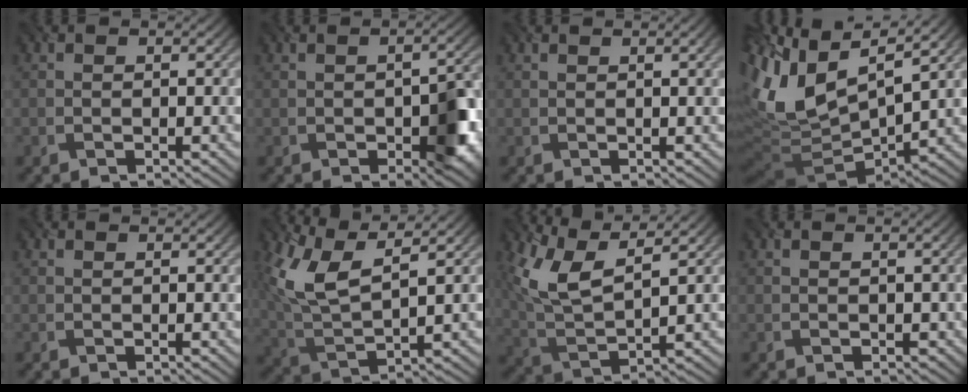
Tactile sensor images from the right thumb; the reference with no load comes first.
{"total": 6.0, "force": [-1.4, 3.1, 5.0], "torque": [-0.069, -0.008, -0.017]}
{"total": 1.7, "force": [0.8, 0.3, 1.5], "torque": [-0.021, 0.005, 0.011]}
{"total": 12.8, "force": [3.2, 5.6, 11.0], "torque": [-0.255, 0.007, 0.060]}
{"total": 0.8, "force": [0.7, 0.1, 0.2], "torque": [-0.007, 0.000, 0.015]}
{"total": 11.1, "force": [5.2, 4.8, 8.5], "torque": [-0.207, 0.004, 0.104]}
{"total": 10.2, "force": [5.3, 4.2, 7.7], "torque": [-0.185, 0.002, 0.105]}
{"total": 0.6, "force": [0.5, 0.4, 0.1], "torque": [-0.004, -0.002, 0.011]}